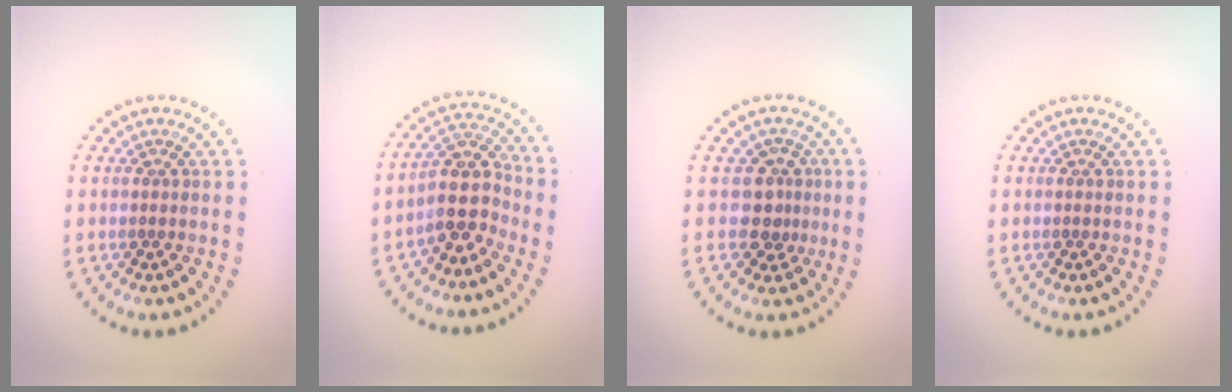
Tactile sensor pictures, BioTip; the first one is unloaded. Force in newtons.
{"total": 4.1, "press": 3.4, "slide": 2.2}
{"total": 2.5, "press": 2.0, "slide": 1.5}
{"total": 0.0}